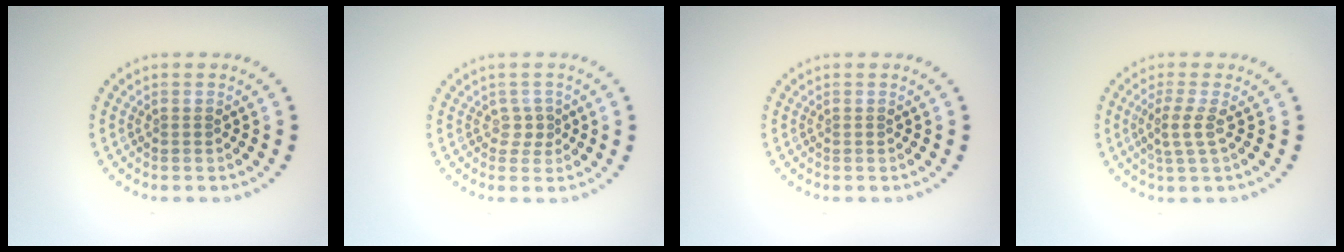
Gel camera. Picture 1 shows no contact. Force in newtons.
{"total": 1.2, "press": 1.0, "slide": 0.8}
{"total": 0.0}
{"total": 2.0, "press": 1.5, "slide": 1.3}